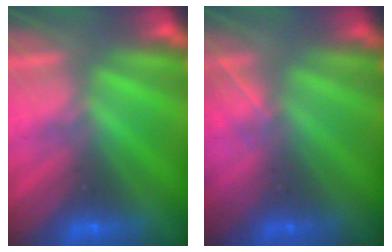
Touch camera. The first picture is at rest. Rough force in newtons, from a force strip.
{"total": 1.6}